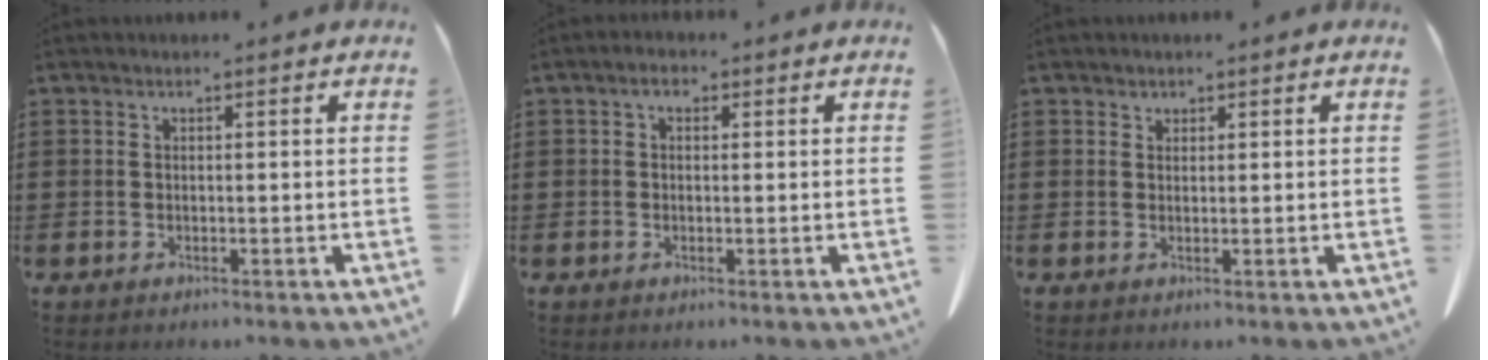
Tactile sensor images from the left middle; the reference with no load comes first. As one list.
[{"total": 1.8, "force": [0.3, 1.1, 1.4], "torque": [-0.031, 0.007, 0.005]}, {"total": 1.0, "force": [0.8, 0.5, 0.0], "torque": [-0.002, 0.000, 0.017]}]